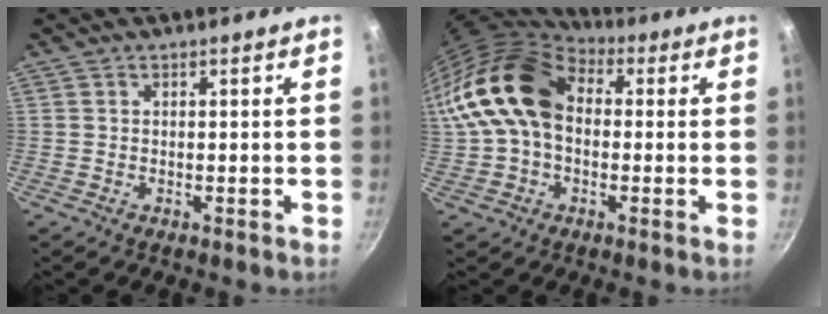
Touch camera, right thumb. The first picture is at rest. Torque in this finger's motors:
{"motor_torque": [2.44, 2.57, 1.33, -1.00, 0.56]}